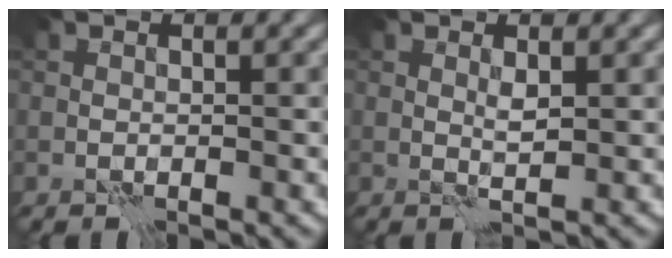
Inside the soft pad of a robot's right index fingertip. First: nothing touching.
{"total": 1.0, "force": [0.5, 0.2, 0.8], "torque": [-0.020, 0.001, 0.010]}